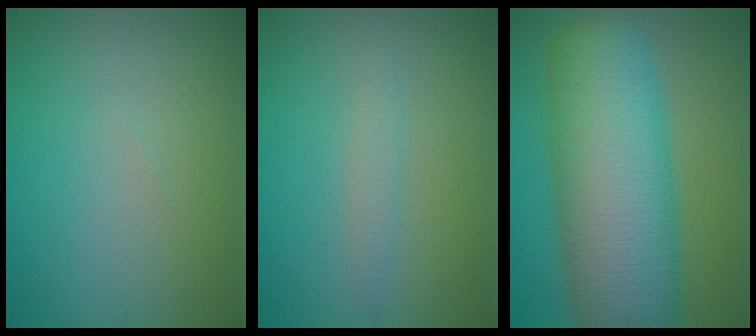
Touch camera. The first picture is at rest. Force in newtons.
{"total": 1.3, "press": 1.3, "slide": 0.2}
{"total": 13.4, "press": 13.4, "slide": 0.5}